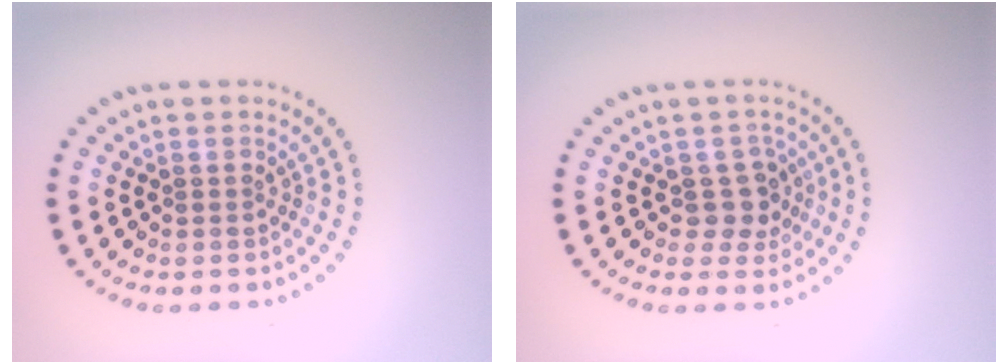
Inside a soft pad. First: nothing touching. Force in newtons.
{"total": 2.4, "press": 2.1, "slide": 1.3}